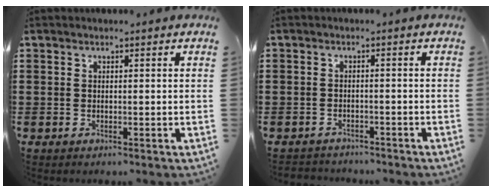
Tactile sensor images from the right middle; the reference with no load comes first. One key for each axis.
{"total": 2.0, "fx": -1.9, "fy": 0.6, "fz": -0.4, "tx": 0.000, "ty": 0.002, "tz": -0.044}